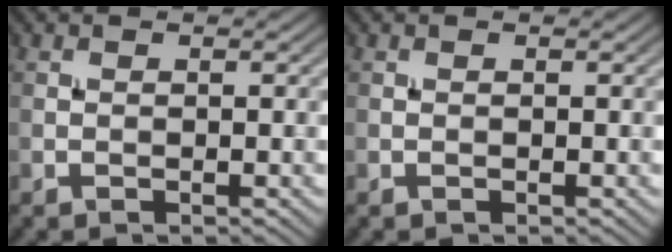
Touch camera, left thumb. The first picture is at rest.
{"total": 0.0}